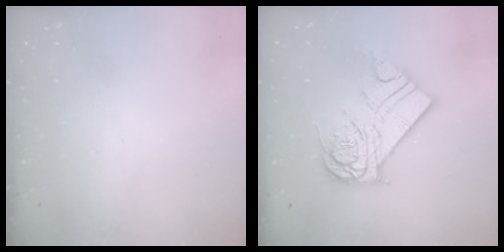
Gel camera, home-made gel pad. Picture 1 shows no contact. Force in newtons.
{"total": 16.1, "press": 16.1, "slide": 1.4}